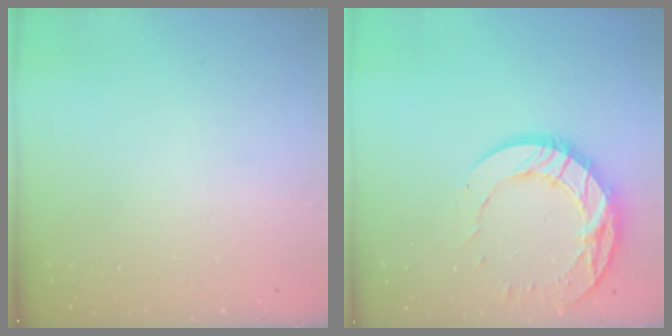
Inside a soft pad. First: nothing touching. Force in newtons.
{"total": 14.8, "press": 14.7, "slide": 1.1}